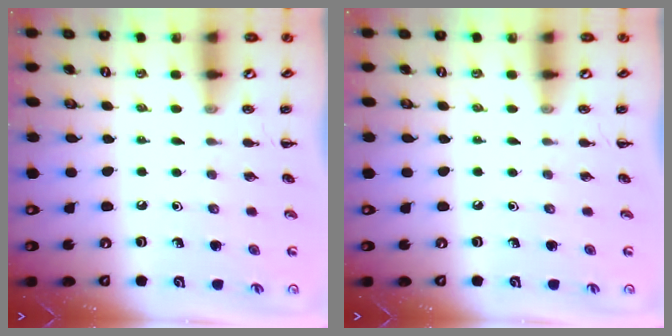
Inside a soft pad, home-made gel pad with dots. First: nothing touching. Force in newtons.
{"total": 0.0}